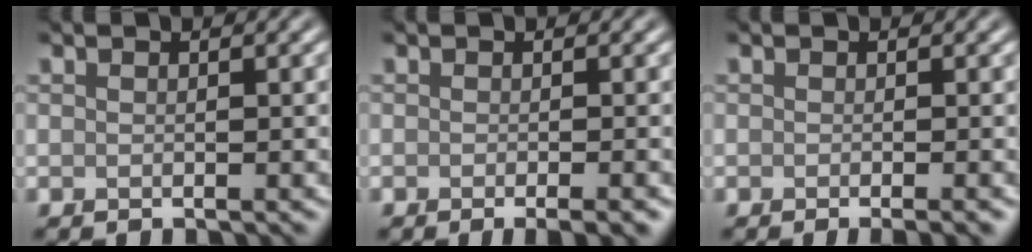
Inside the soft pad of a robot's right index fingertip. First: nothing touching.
{"total": 2.3, "force": [-1.2, 0.5, 1.9], "torque": [-0.019, -0.002, -0.016]}
{"total": 1.5, "force": [-0.7, 0.3, 1.2], "torque": [-0.013, -0.005, -0.008]}